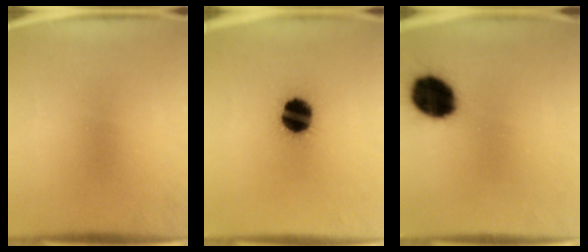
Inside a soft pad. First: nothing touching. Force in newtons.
{"total": 14.6}
{"total": 16.0}